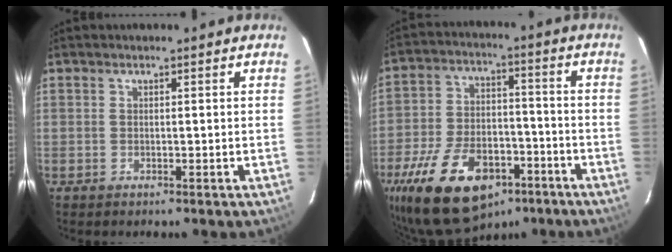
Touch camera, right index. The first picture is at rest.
{"total": 23.2, "force": [-13.7, 12.7, 13.9], "torque": [-0.291, -0.009, -0.211]}